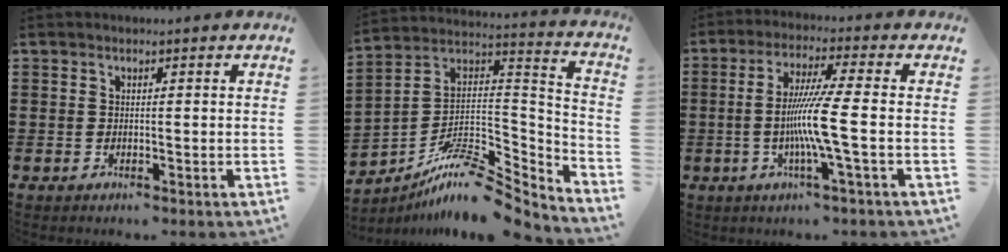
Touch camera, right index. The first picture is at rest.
{"total": 11.3, "force": [-8.5, 3.3, 6.6], "torque": [-0.121, 0.010, -0.164]}
{"total": 8.9, "force": [-1.6, -0.8, 8.7], "torque": [-0.173, -0.018, -0.039]}